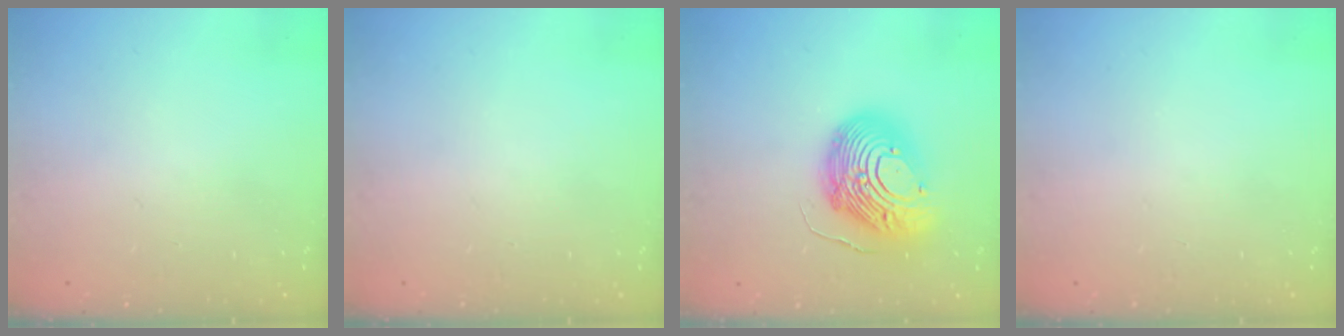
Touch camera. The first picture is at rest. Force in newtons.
{"total": 0.0}
{"total": 21.5, "press": 21.4, "slide": 2.2}
{"total": 0.0}